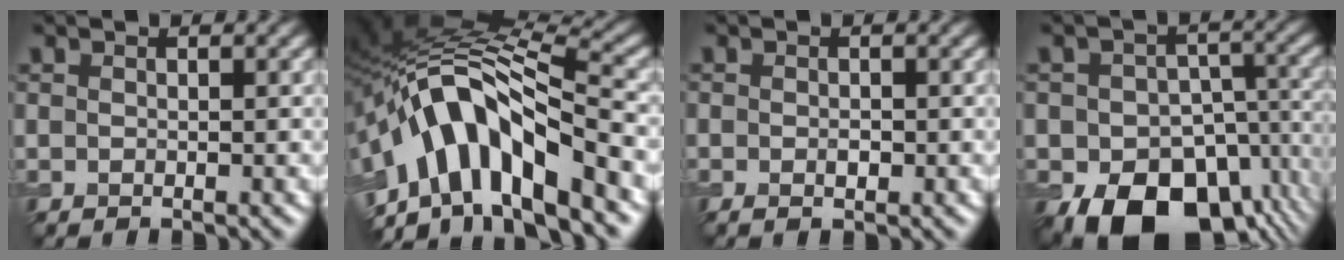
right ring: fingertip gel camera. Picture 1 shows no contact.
{"total": 11.5, "force": [-5.3, 4.6, 9.1], "torque": [-0.140, 0.024, -0.099]}
{"total": 0.9, "force": [-0.5, 0.4, 0.7], "torque": [-0.012, -0.001, -0.009]}
{"total": 13.4, "force": [-6.4, 8.4, 8.3], "torque": [-0.120, -0.035, -0.098]}